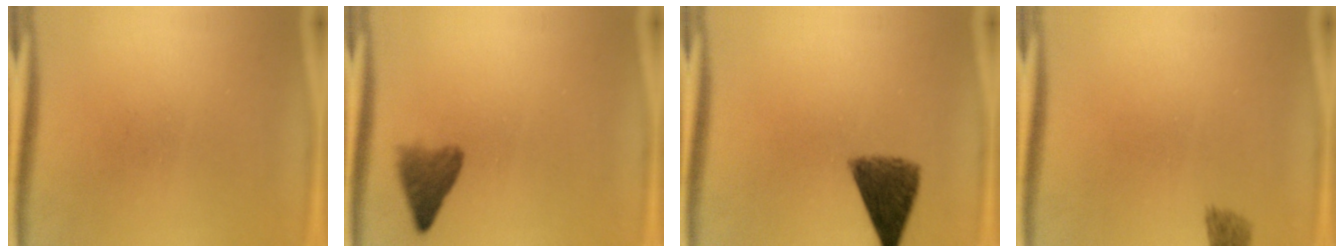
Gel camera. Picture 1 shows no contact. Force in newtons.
{"total": 3.5}
{"total": 7.8}
{"total": 1.9}